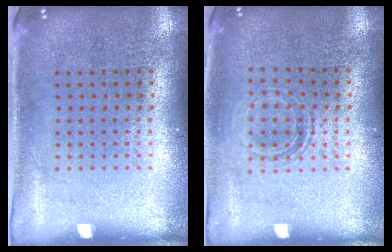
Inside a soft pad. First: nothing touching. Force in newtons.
{"total": 1.2, "press": 1.1, "slide": 0.6}